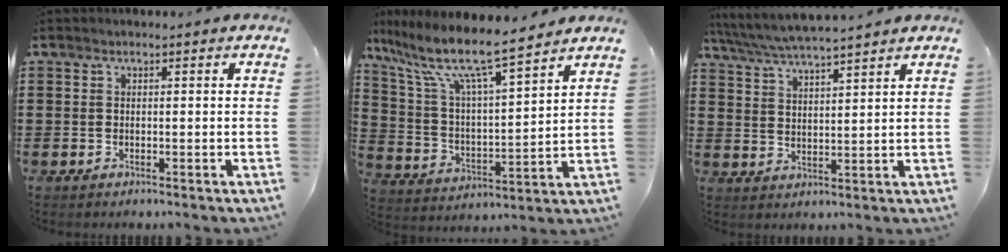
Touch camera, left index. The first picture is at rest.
{"total": 9.7, "force": [7.9, 0.9, 5.6], "torque": [-0.140, -0.048, 0.127]}
{"total": 5.0, "force": [4.7, -0.1, 1.5], "torque": [-0.047, -0.024, 0.083]}